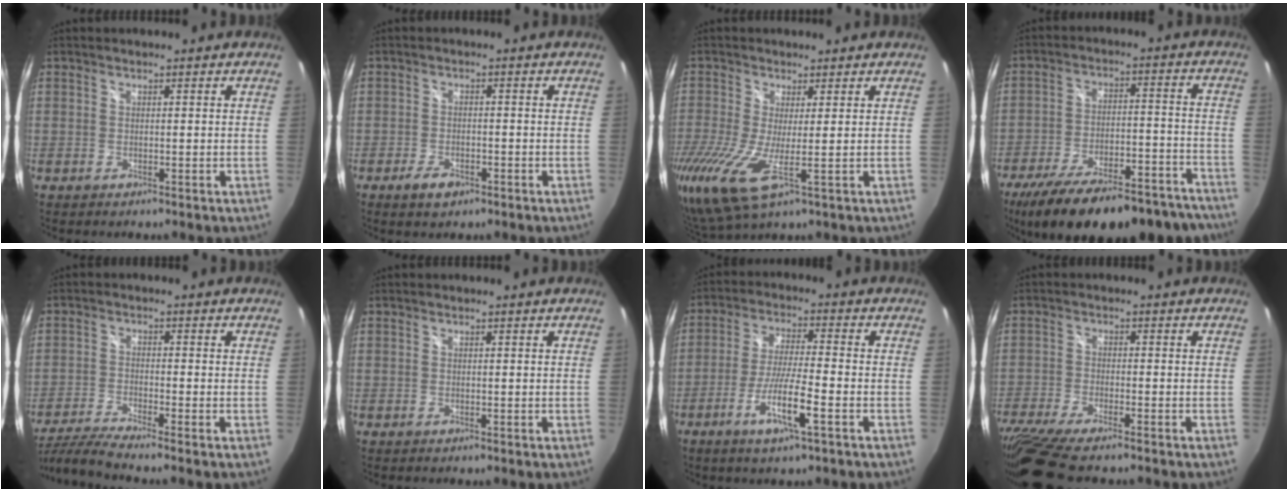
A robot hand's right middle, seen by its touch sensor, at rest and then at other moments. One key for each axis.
{"total": 4.0, "fx": -2.5, "fy": 1.9, "fz": 2.4, "tx": -0.059, "ty": -0.007, "tz": -0.045}
{"total": 9.2, "fx": -1.7, "fy": 2.3, "fz": 8.8, "tx": -0.188, "ty": -0.027, "tz": -0.036}
{"total": 27.9, "fx": -22.9, "fy": 8.3, "fz": 13.5, "tx": -0.237, "ty": -0.021, "tz": -0.314}
{"total": 7.9, "fx": -6.8, "fy": -0.6, "fz": 4.0, "tx": -0.100, "ty": -0.025, "tz": -0.128}
{"total": 0.0}
{"total": 9.0, "fx": -4.2, "fy": 0.5, "fz": 7.9, "tx": -0.159, "ty": -0.010, "tz": -0.078}
{"total": 12.7, "fx": -10.4, "fy": 1.8, "fz": 7.0, "tx": -0.163, "ty": -0.049, "tz": -0.188}